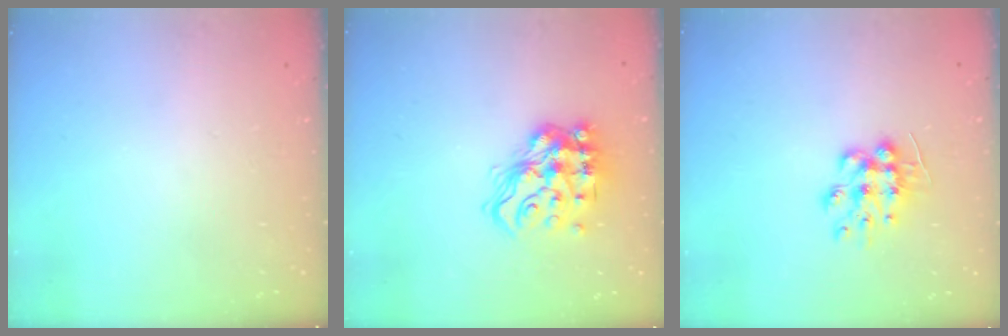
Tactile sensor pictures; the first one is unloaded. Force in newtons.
{"total": 15.8, "press": 15.7, "slide": 1.1}
{"total": 9.3, "press": 9.3, "slide": 0.1}